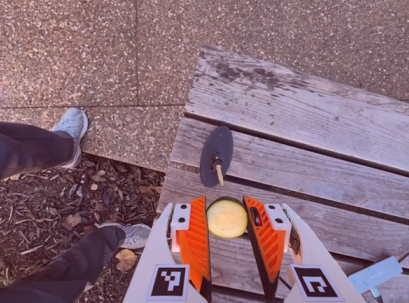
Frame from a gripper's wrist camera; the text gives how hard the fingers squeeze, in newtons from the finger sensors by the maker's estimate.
{"total": 7.4, "left": 6.8, "right": 8.0}